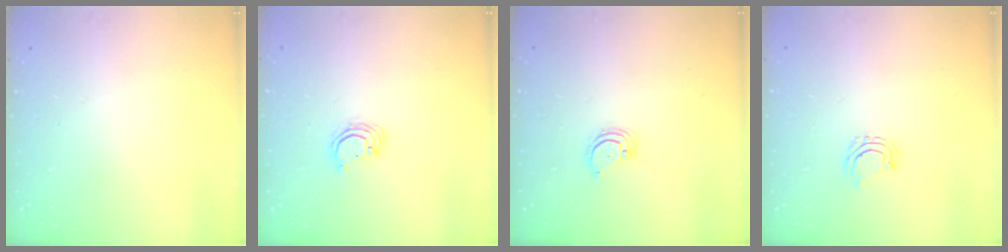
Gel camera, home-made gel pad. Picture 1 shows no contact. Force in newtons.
{"total": 2.8, "press": 2.8, "slide": 0.2}
{"total": 2.8, "press": 2.8, "slide": 0.2}
{"total": 4.7, "press": 4.7, "slide": 0.8}